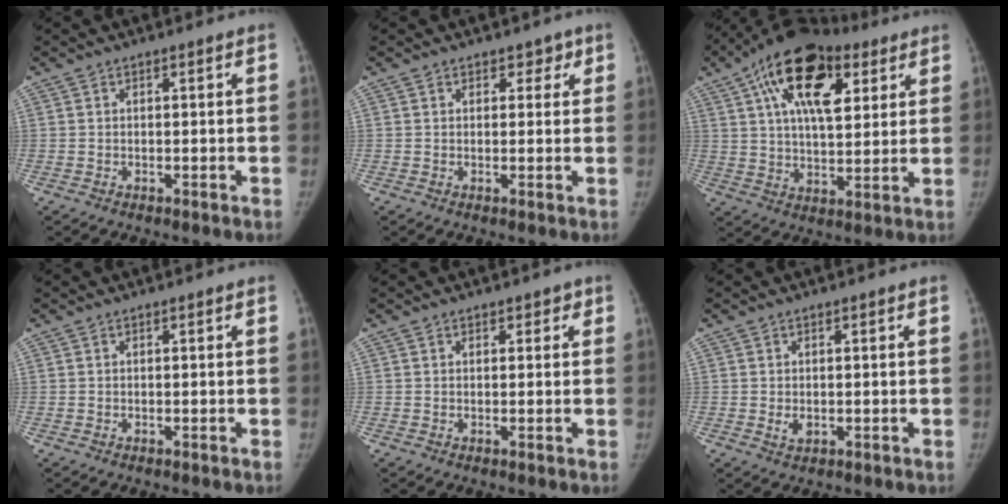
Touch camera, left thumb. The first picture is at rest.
{"total": 2.5, "force": [1.6, 1.9, 0.8], "torque": [0.020, -0.006, 0.015]}
{"total": 19.9, "force": [8.7, 10.4, 14.6], "torque": [-0.220, -0.007, 0.140]}
{"total": 0.0}
{"total": 1.6, "force": [1.0, 1.2, 0.4], "torque": [0.016, -0.003, 0.008]}
{"total": 1.7, "force": [0.0, 1.2, 1.1], "torque": [-0.015, -0.003, 0.004]}